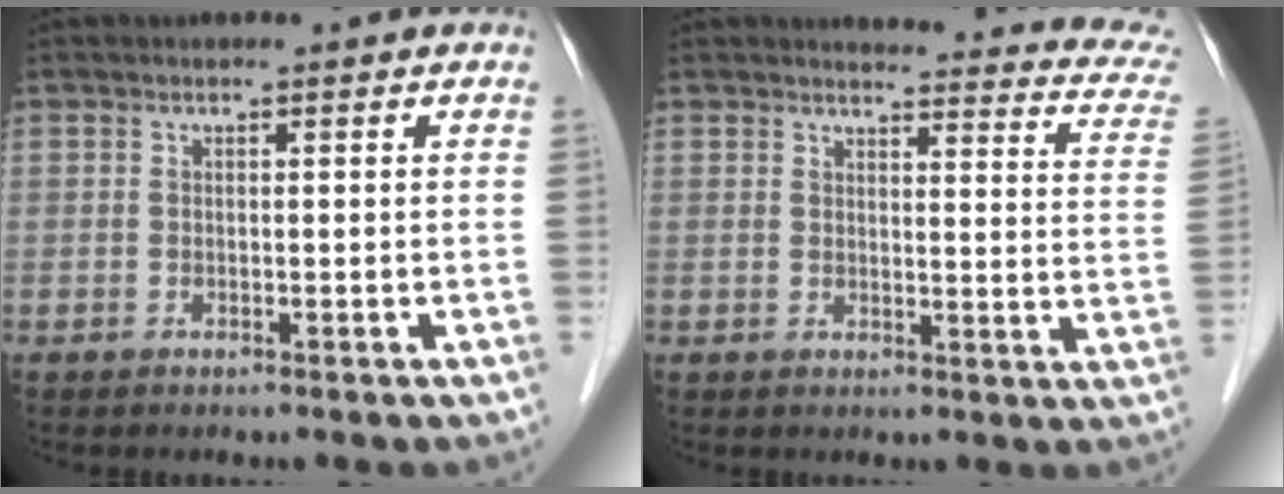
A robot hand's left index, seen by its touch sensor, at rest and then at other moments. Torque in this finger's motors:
{"motor_torque": [0.69, -1.00, -0.07, -0.03]}